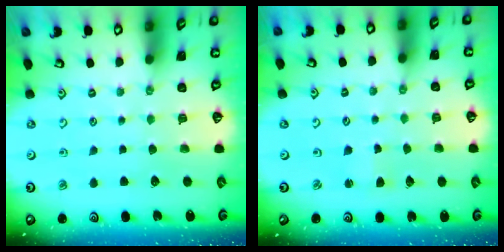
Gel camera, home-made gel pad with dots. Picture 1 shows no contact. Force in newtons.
{"total": 2.1, "press": 2.1, "slide": 0.3}